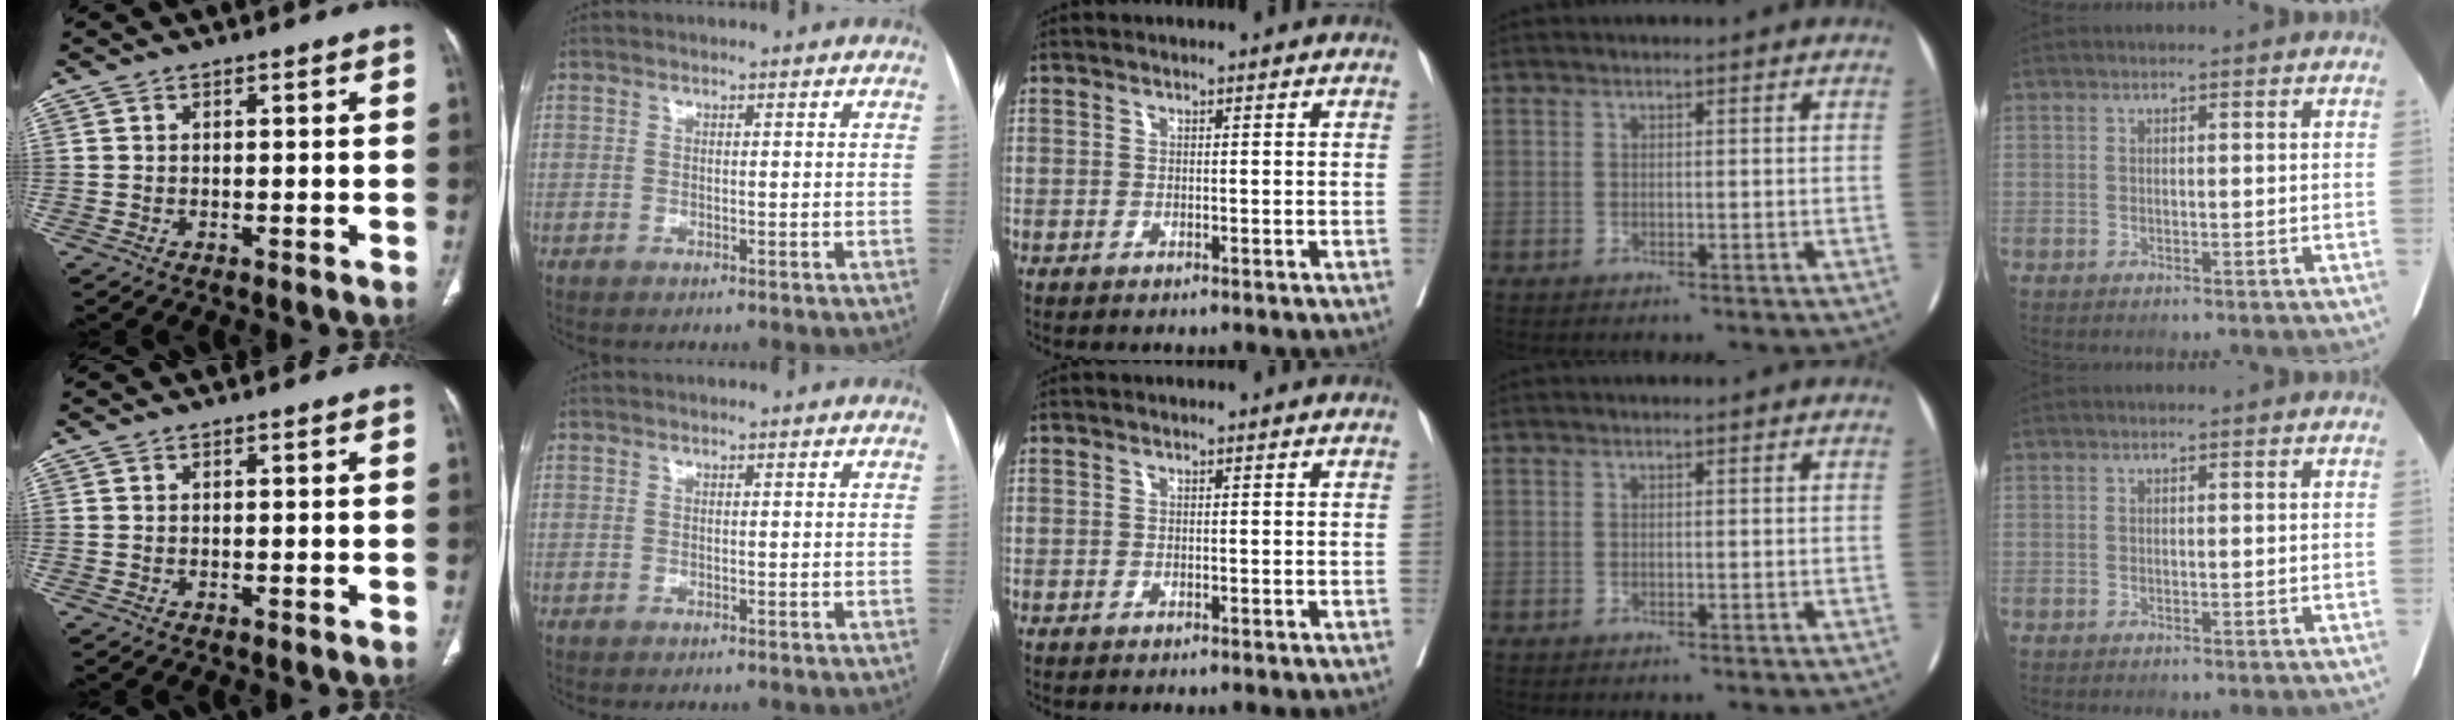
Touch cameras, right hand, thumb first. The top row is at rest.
{}